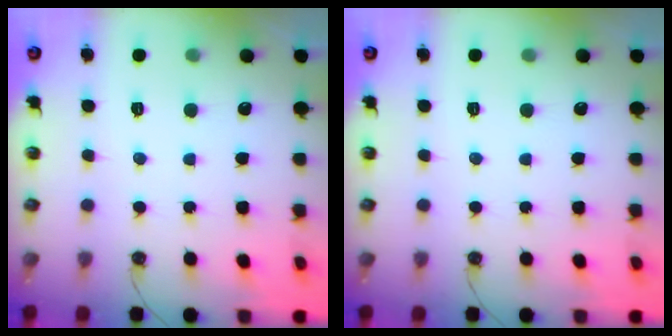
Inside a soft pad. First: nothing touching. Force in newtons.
{"total": 0.0}